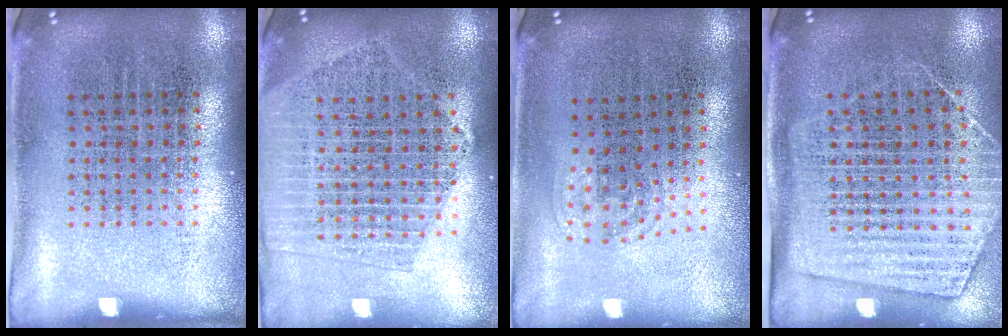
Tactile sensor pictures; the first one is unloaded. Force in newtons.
{"total": 2.1, "press": 1.9, "slide": 0.9}
{"total": 1.1, "press": 0.7, "slide": 0.8}
{"total": 1.9, "press": 1.6, "slide": 0.9}